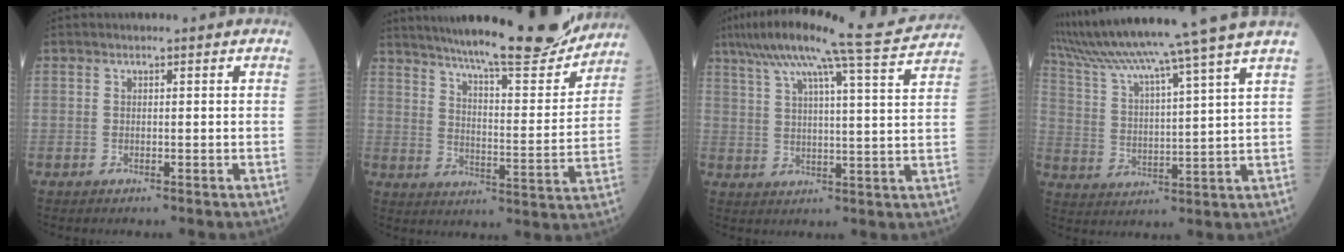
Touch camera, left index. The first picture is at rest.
{"total": 20.8, "force": [18.6, 1.7, 9.2], "torque": [-0.143, -0.030, 0.256]}
{"total": 16.7, "force": [14.2, -1.2, 8.6], "torque": [-0.153, -0.004, 0.192]}
{"total": 18.5, "force": [15.6, -3.1, 9.3], "torque": [-0.168, -0.026, 0.242]}